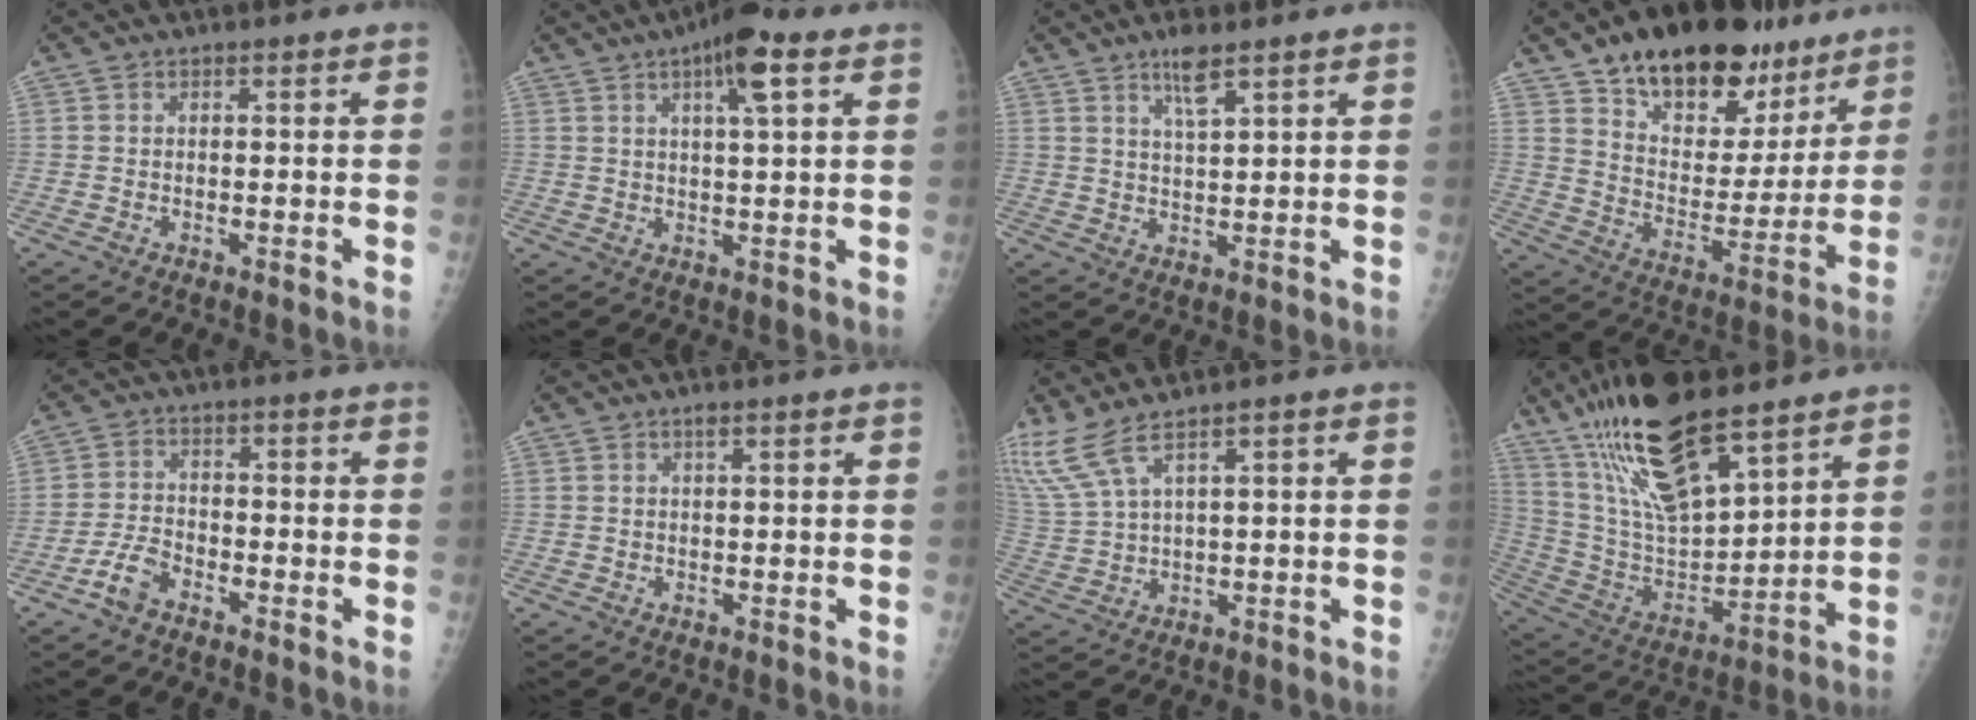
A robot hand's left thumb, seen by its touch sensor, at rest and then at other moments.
{"total": 8.2, "force": [3.9, 1.8, 7.0], "torque": [-0.109, -0.002, 0.058]}
{"total": 4.7, "force": [3.1, 1.0, 3.4], "torque": [-0.062, -0.017, 0.058]}
{"total": 24.8, "force": [16.3, 12.7, 13.6], "torque": [-0.167, -0.055, 0.260]}
{"total": 4.8, "force": [-3.3, 2.4, 2.5], "torque": [-0.048, 0.020, -0.066]}
{"total": 0.7, "force": [0.4, 0.2, 0.5], "torque": [-0.008, 0.001, 0.005]}
{"total": 7.5, "force": [5.4, 1.4, 5.0], "torque": [-0.142, -0.008, 0.130]}
{"total": 22.9, "force": [15.5, 7.2, 15.2], "torque": [-0.263, -0.058, 0.291]}